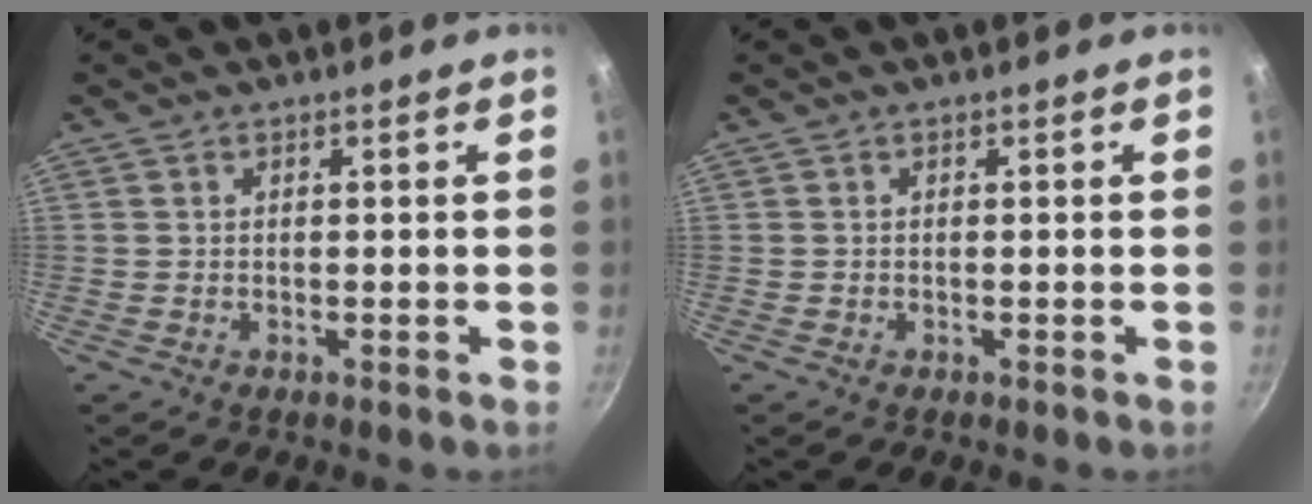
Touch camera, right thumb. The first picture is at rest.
{"total": 0.0}